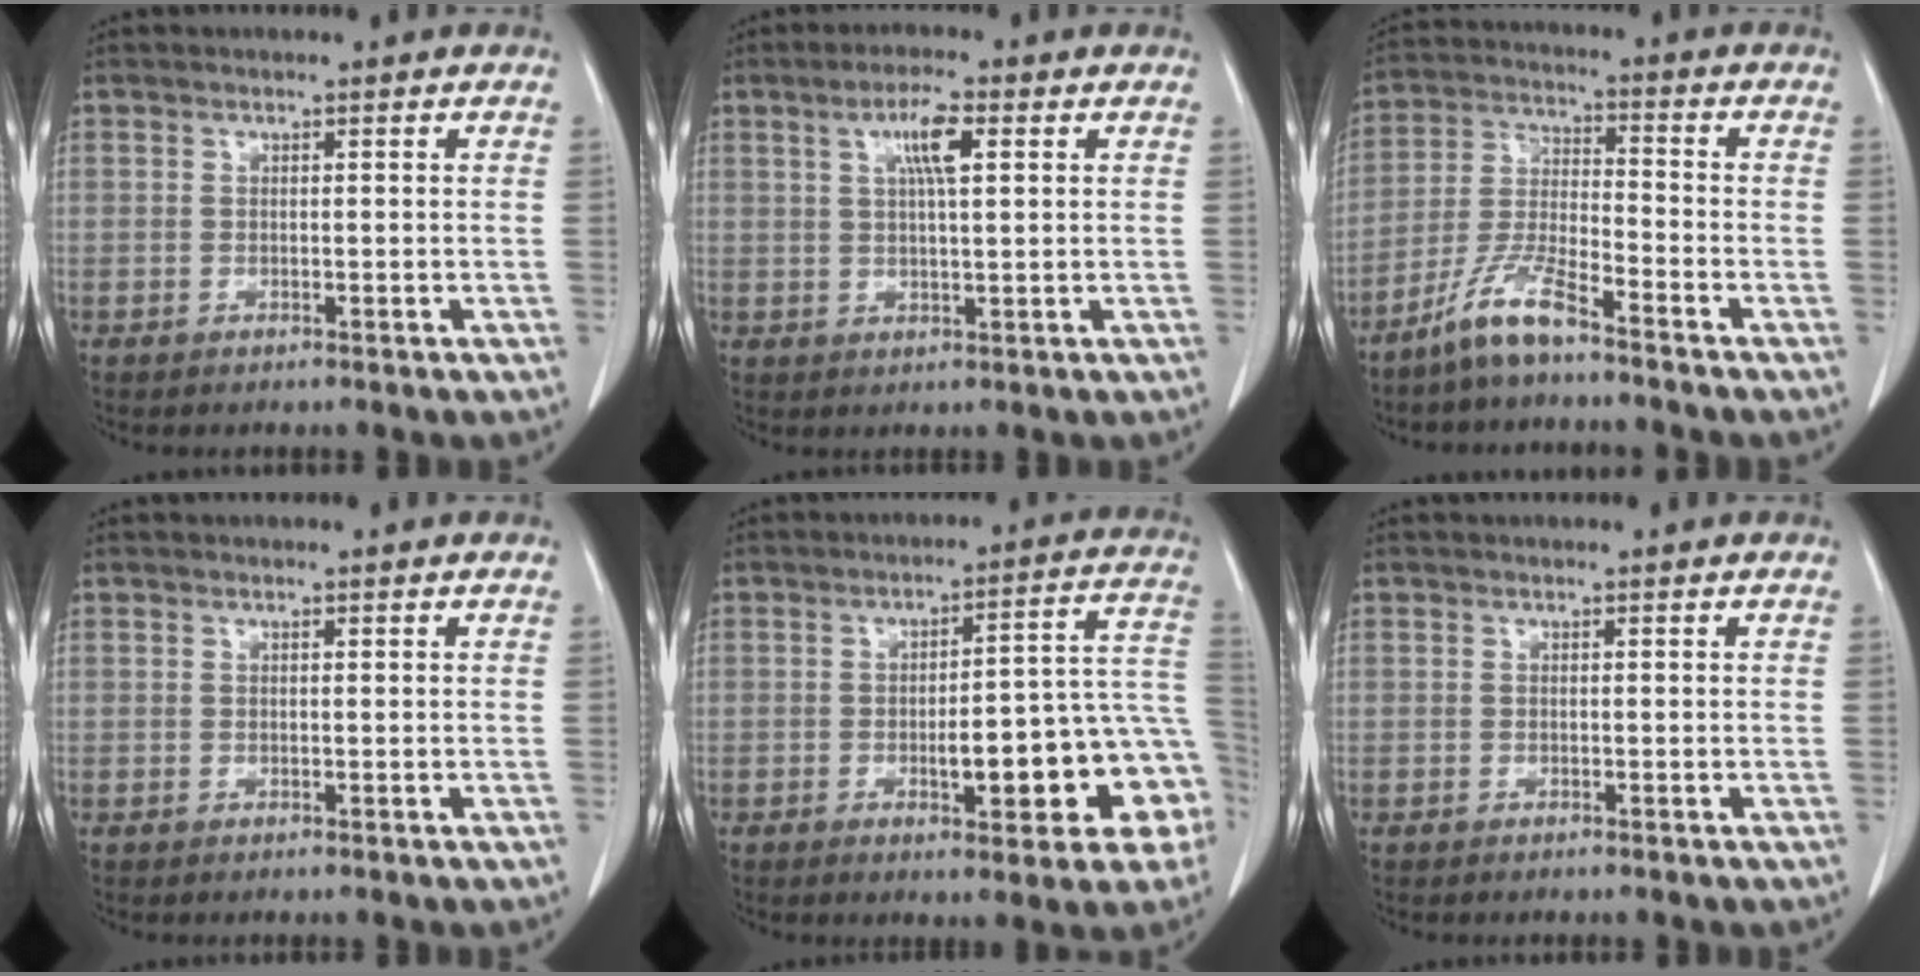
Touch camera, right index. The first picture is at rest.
{"total": 5.4, "force": [2.0, 0.7, 4.9], "torque": [-0.091, 0.003, 0.036]}
{"total": 8.2, "force": [-6.2, 0.9, 5.3], "torque": [-0.119, -0.013, -0.129]}
{"total": 0.0}
{"total": 15.1, "force": [-4.1, 3.4, 14.1], "torque": [-0.128, 0.042, -0.042]}
{"total": 0.0}